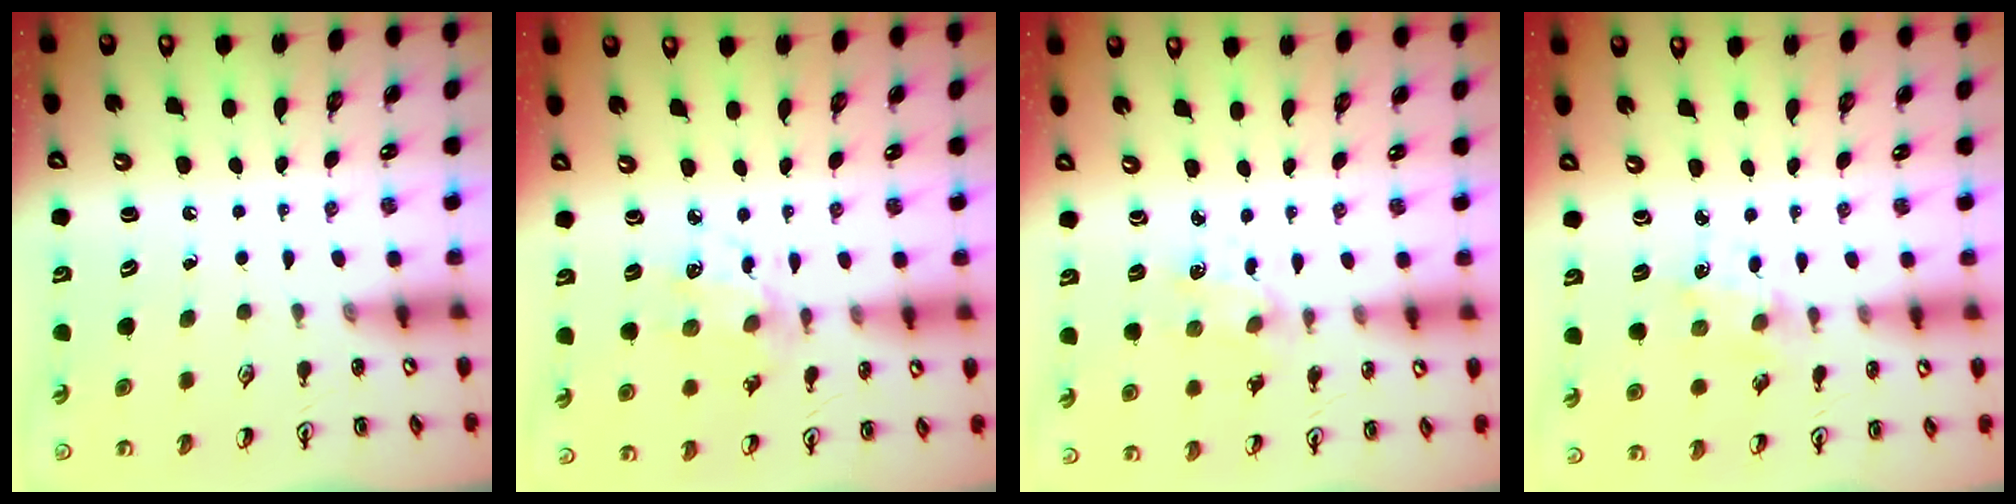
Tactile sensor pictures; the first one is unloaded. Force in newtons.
{"total": 6.8, "press": 6.8, "slide": 0.5}
{"total": 1.7, "press": 1.7, "slide": 0.3}
{"total": 1.5, "press": 1.4, "slide": 0.1}